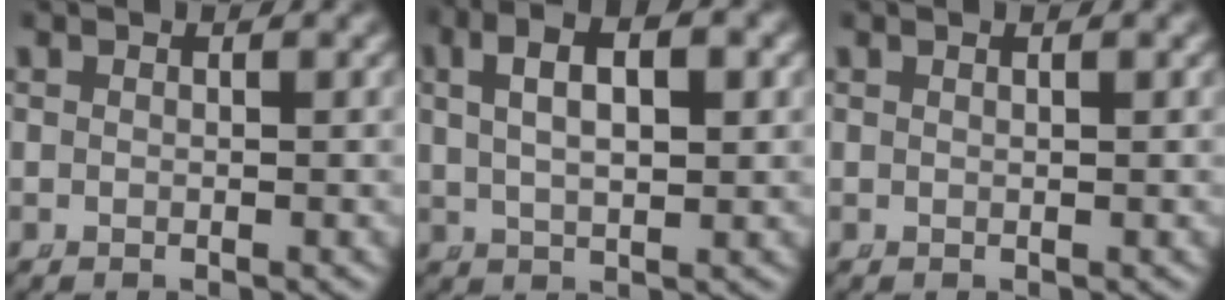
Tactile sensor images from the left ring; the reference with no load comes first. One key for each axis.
{"total": 5.9, "fx": 2.5, "fy": 2.7, "fz": 4.6, "tx": -0.066, "ty": 0.021, "tz": 0.036}
{"total": 0.5, "fx": 0.2, "fy": -0.4, "fz": 0.3, "tx": -0.005, "ty": -0.001, "tz": 0.006}